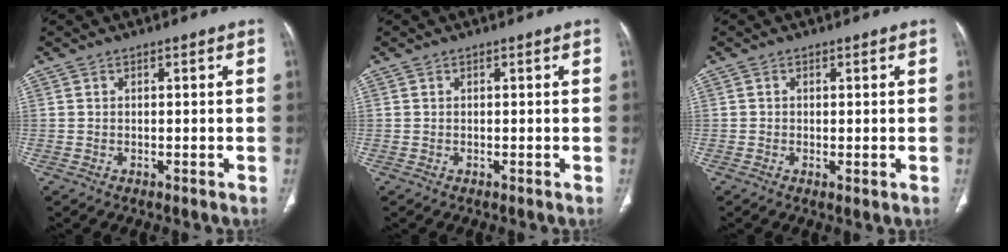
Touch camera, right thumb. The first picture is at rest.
{"total": 0.0}
{"total": 1.0, "force": [-0.2, 0.4, 0.9], "torque": [-0.018, -0.004, -0.003]}